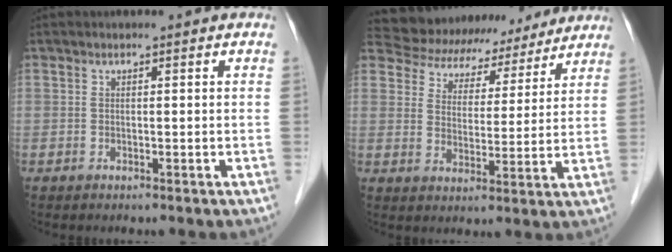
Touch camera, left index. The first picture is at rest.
{"total": 15.2, "force": [13.9, 5.9, 1.9], "torque": [-0.028, 0.019, 0.191]}